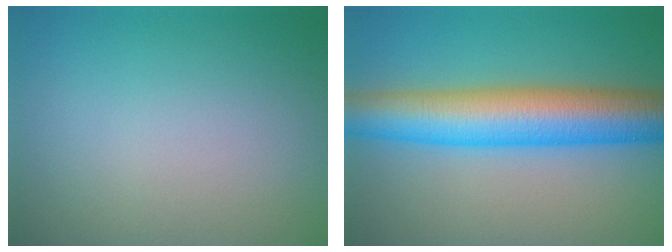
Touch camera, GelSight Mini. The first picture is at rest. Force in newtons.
{"total": 9.7, "press": 9.7, "slide": 0.1}